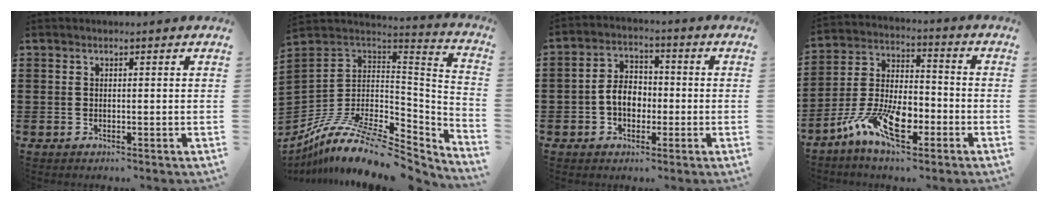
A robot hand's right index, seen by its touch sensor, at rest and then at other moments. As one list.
[{"total": 13.0, "force": [-9.0, 4.5, 8.2], "torque": [-0.162, 0.018, -0.167]}, {"total": 5.2, "force": [-1.2, 3.8, 3.3], "torque": [-0.073, 0.008, -0.026]}, {"total": 11.0, "force": [-6.1, 4.9, 7.7], "torque": [-0.176, 0.007, -0.119]}]